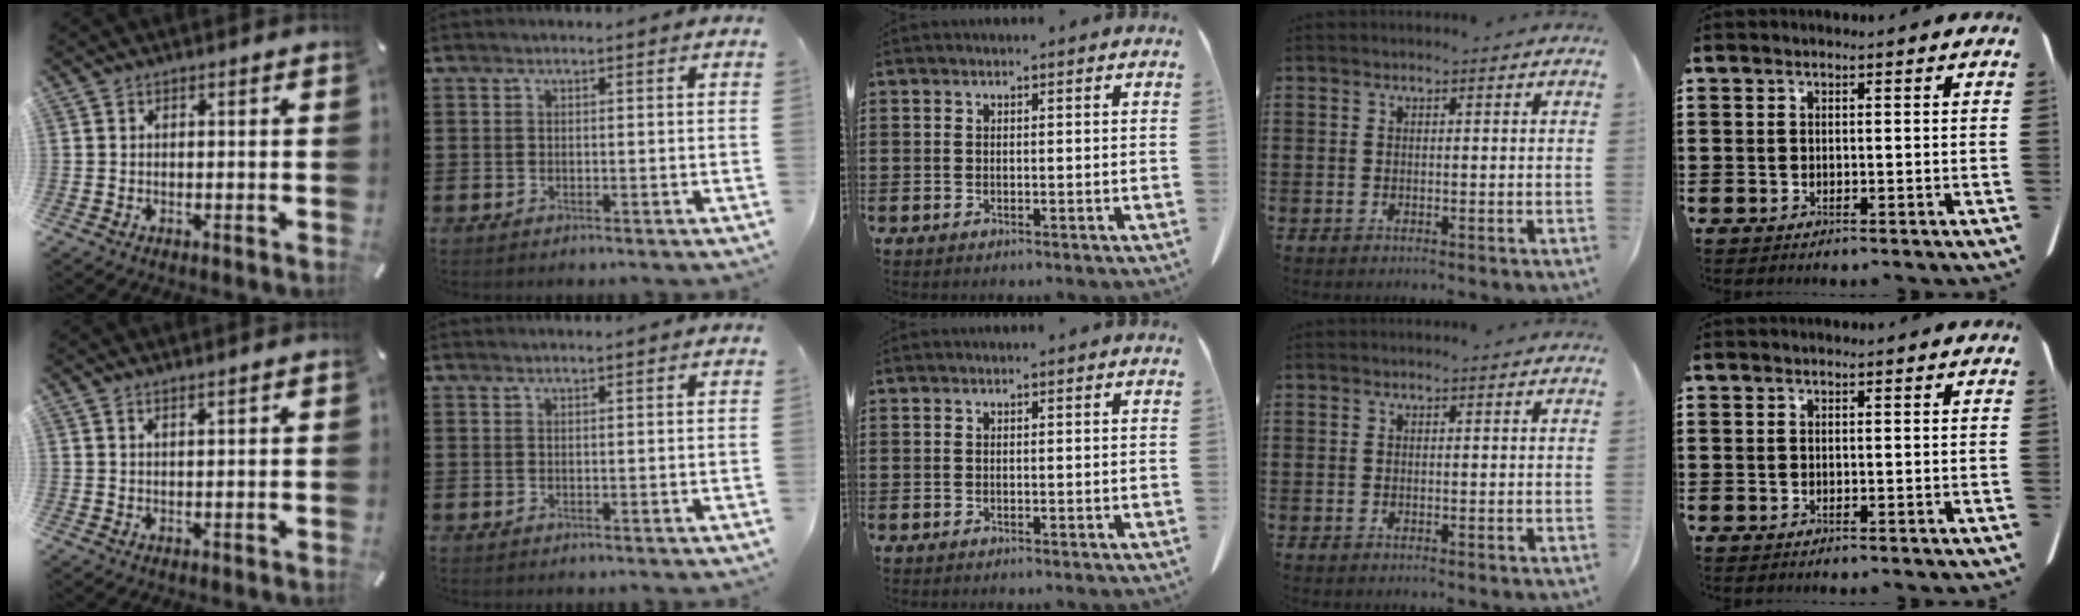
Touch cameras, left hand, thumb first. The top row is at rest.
{"thumb": {"total": 1.3, "force": [1.2, -0.2, 0.6], "torque": [-0.011, -0.003, 0.023]}, "index": {"total": 0.7, "force": [0.6, -0.1, 0.2], "torque": [-0.005, -0.003, 0.013]}}